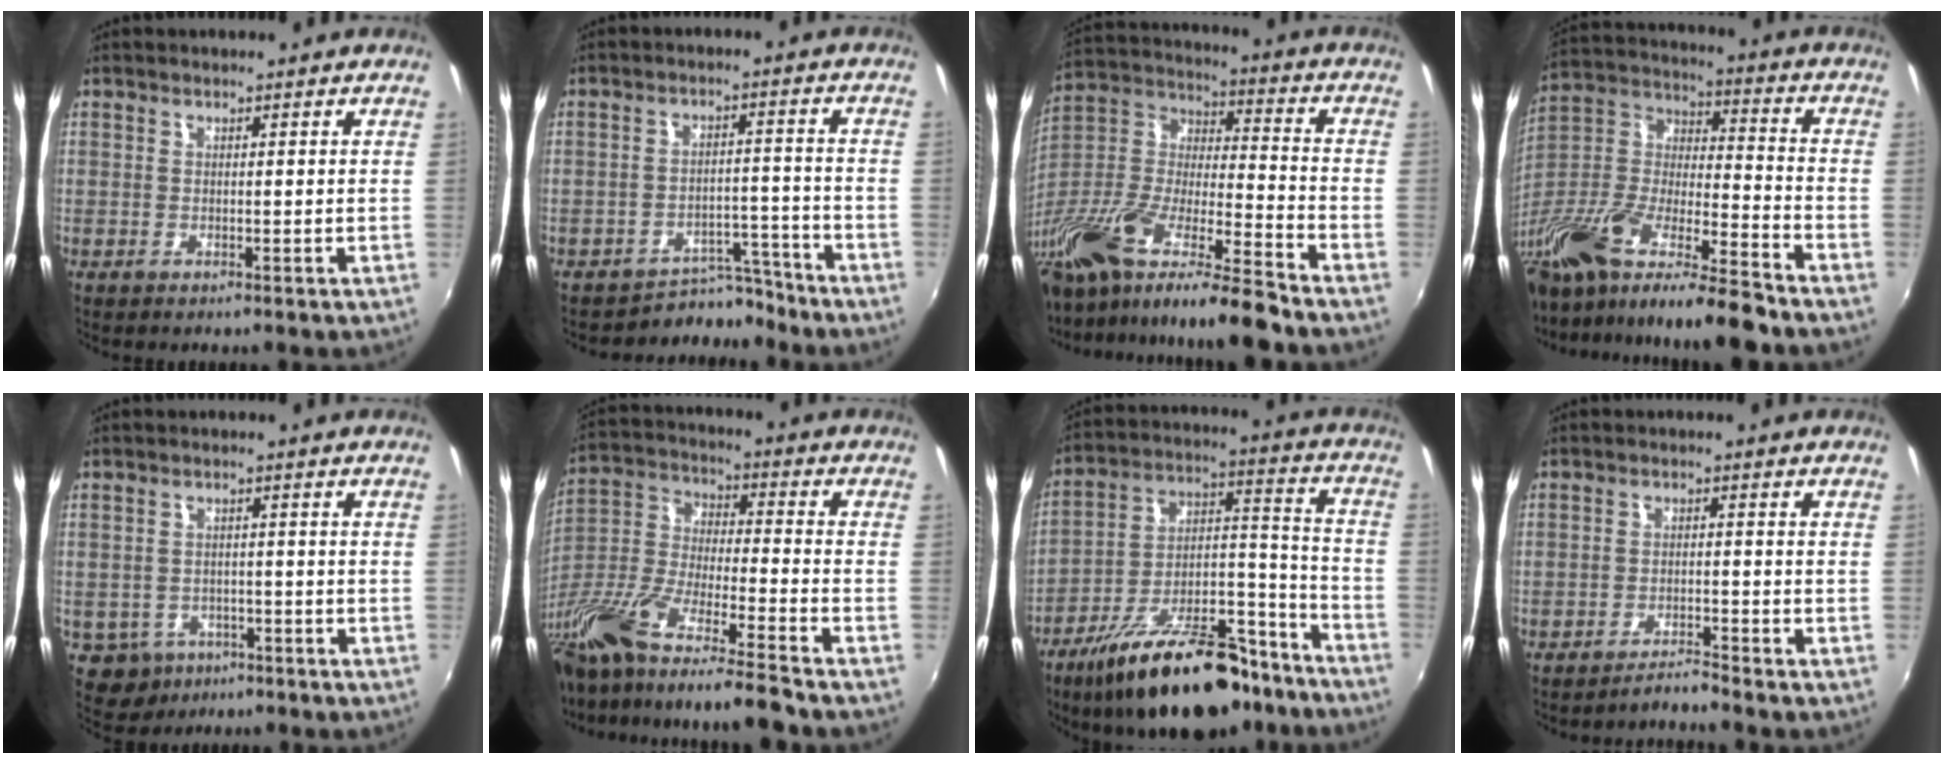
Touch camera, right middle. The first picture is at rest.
{"total": 6.7, "force": [-6.3, 2.3, -0.2], "torque": [0.006, 0.026, -0.090]}
{"total": 23.2, "force": [-17.6, 2.3, 14.9], "torque": [-0.260, -0.032, -0.320]}
{"total": 23.3, "force": [-17.5, 3.6, 15.0], "torque": [-0.266, -0.029, -0.311]}
{"total": 6.4, "force": [-3.3, 5.2, 1.9], "torque": [-0.054, -0.002, -0.037]}
{"total": 22.8, "force": [-17.5, 1.4, 14.5], "torque": [-0.254, -0.051, -0.316]}
{"total": 25.1, "force": [-18.1, 9.3, 14.7], "torque": [-0.233, 0.016, -0.270]}
{"total": 2.8, "force": [-2.7, -0.9, 0.1], "torque": [-0.015, 0.004, -0.046]}